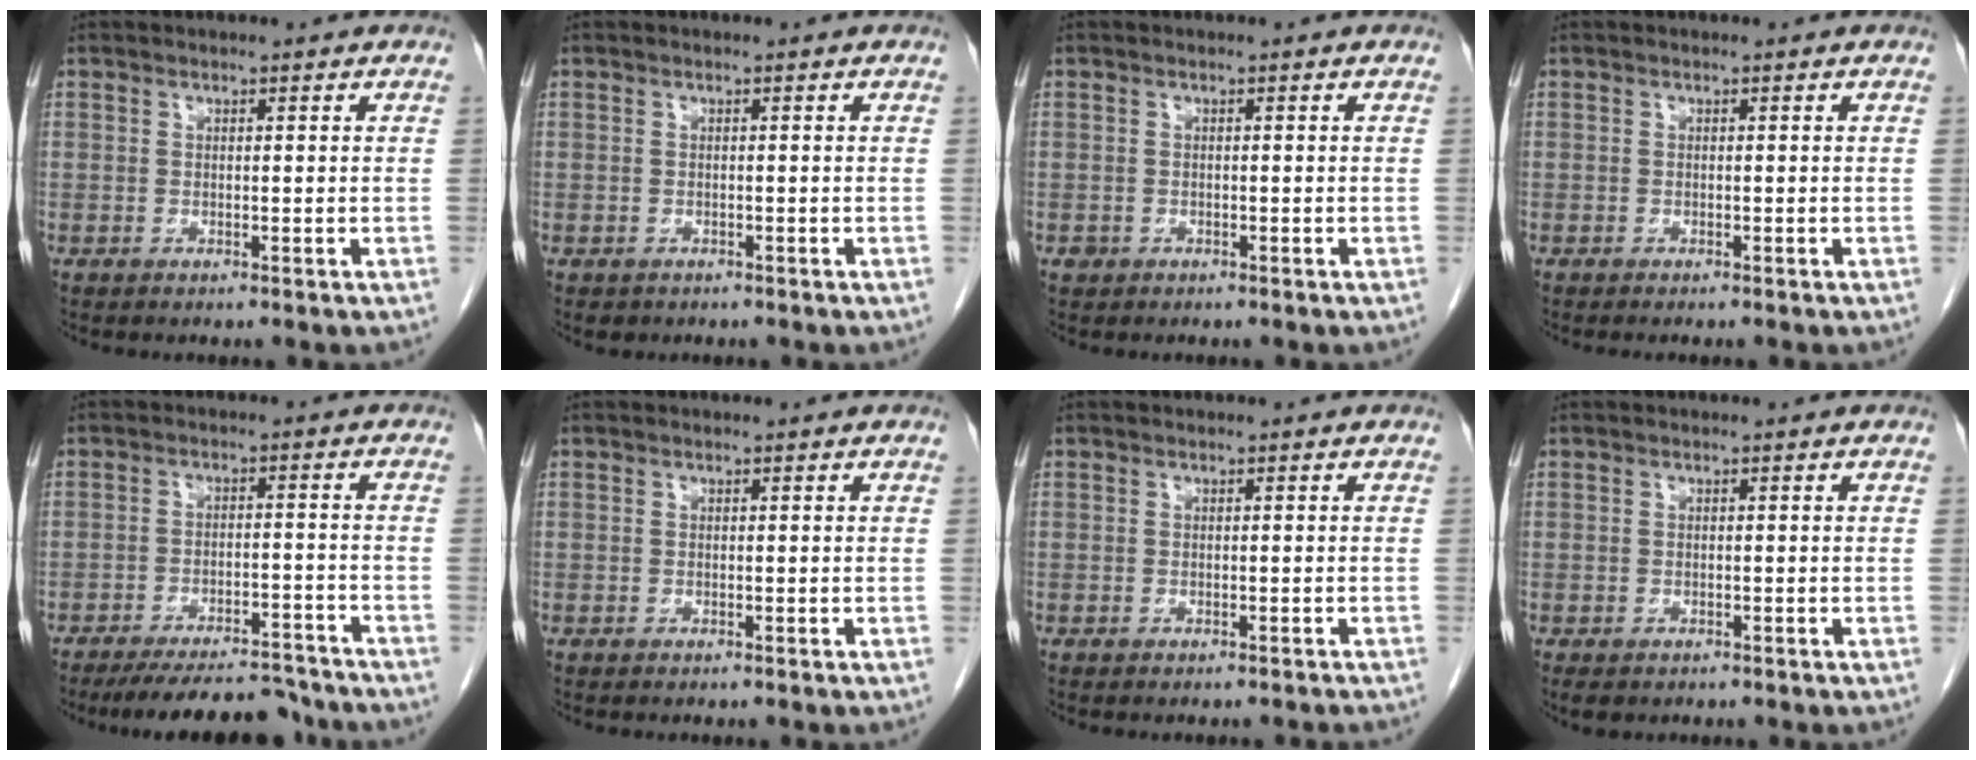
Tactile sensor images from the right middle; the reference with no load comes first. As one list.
[{"total": 0.9, "force": [-0.5, 0.8, 0.1], "torque": [-0.007, 0.003, 0.000]}, {"total": 0.7, "force": [-0.3, 0.7, 0.1], "torque": [-0.003, 0.003, -0.005]}, {"total": 1.2, "force": [-1.1, 0.1, 0.6], "torque": [-0.009, -0.003, -0.013]}, {"total": 12.1, "force": [-11.3, 2.2, 3.7], "torque": [-0.051, 0.006, -0.161]}, {"total": 0.0}, {"total": 3.5, "force": [-3.2, 0.7, 1.0], "torque": [-0.016, -0.008, -0.034]}, {"total": 2.2, "force": [-1.6, 1.2, 1.0], "torque": [-0.013, -0.002, -0.016]}]